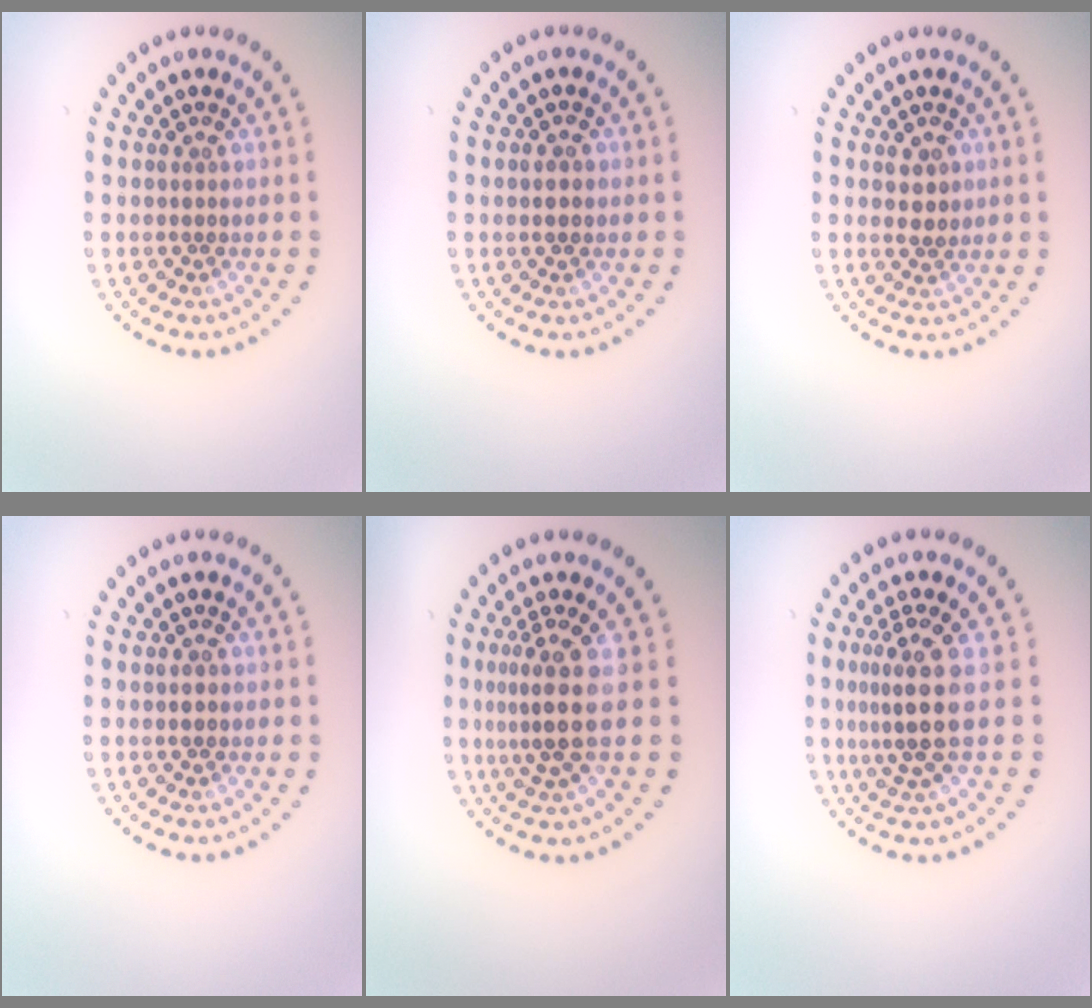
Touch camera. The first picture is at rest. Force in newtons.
{"total": 1.8, "press": 1.8, "slide": 0.1}
{"total": 1.9, "press": 1.8, "slide": 0.6}
{"total": 1.2, "press": 1.2, "slide": 0.1}
{"total": 3.4, "press": 2.6, "slide": 2.2}
{"total": 3.9, "press": 3.0, "slide": 2.4}